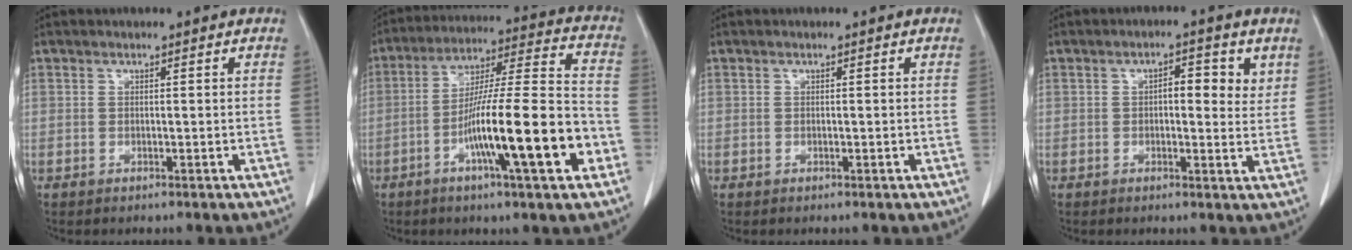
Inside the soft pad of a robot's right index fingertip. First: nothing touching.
{"total": 18.5, "force": [-6.3, 1.1, 17.3], "torque": [-0.284, 0.000, -0.104]}
{"total": 0.0}
{"total": 5.2, "force": [1.7, 2.3, 4.4], "torque": [-0.056, 0.006, 0.019]}